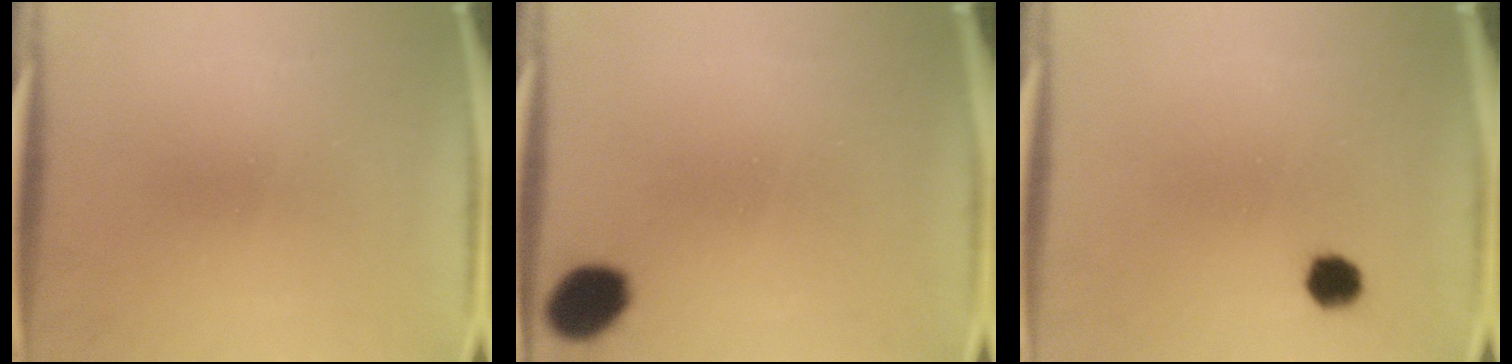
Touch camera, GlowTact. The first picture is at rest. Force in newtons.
{"total": 7.7}
{"total": 3.3}